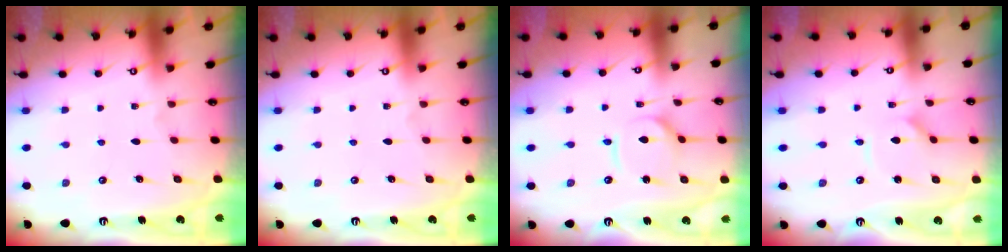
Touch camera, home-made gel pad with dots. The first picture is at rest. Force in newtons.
{"total": 0.0}
{"total": 5.0, "press": 4.9, "slide": 0.5}
{"total": 1.6, "press": 1.5, "slide": 0.2}